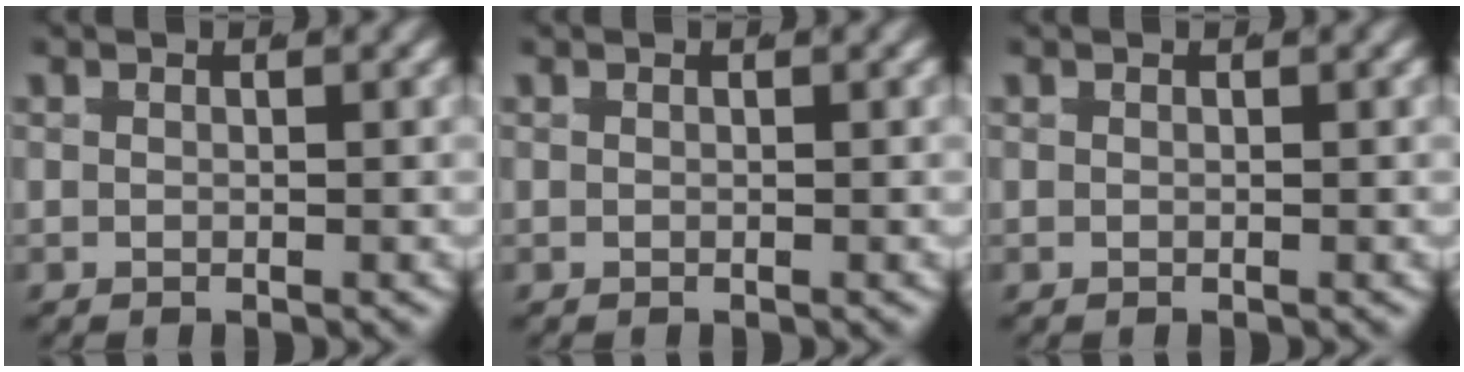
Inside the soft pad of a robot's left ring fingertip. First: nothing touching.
{"total": 0.0}
{"total": 0.0}